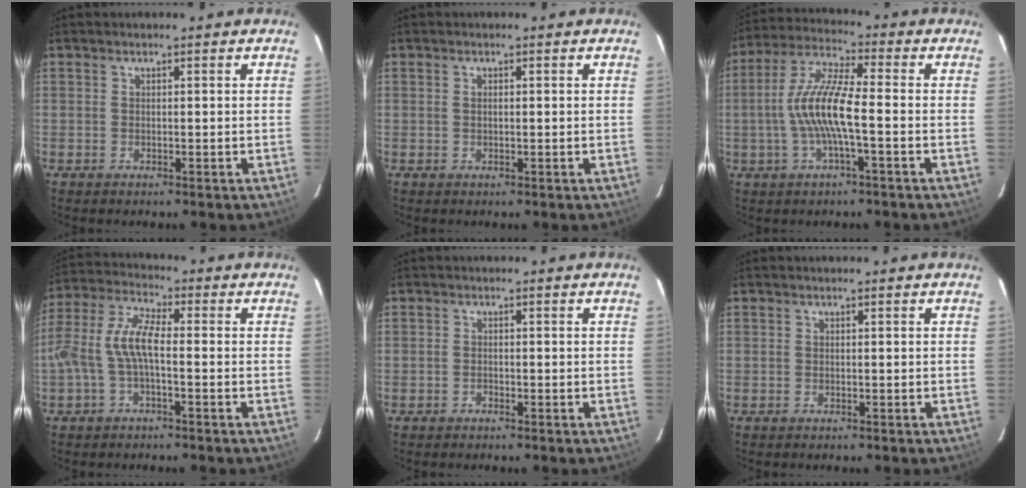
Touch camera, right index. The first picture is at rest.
{"total": 0.6, "force": [0.2, 0.2, 0.6], "torque": [-0.012, 0.001, 0.002]}
{"total": 10.8, "force": [-1.8, 1.6, 10.6], "torque": [-0.219, 0.008, -0.038]}
{"total": 8.4, "force": [-1.7, 2.8, 7.8], "torque": [-0.177, 0.013, -0.033]}
{"total": 0.8, "force": [-0.6, 0.5, 0.1], "torque": [-0.003, 0.003, -0.011]}
{"total": 0.0}